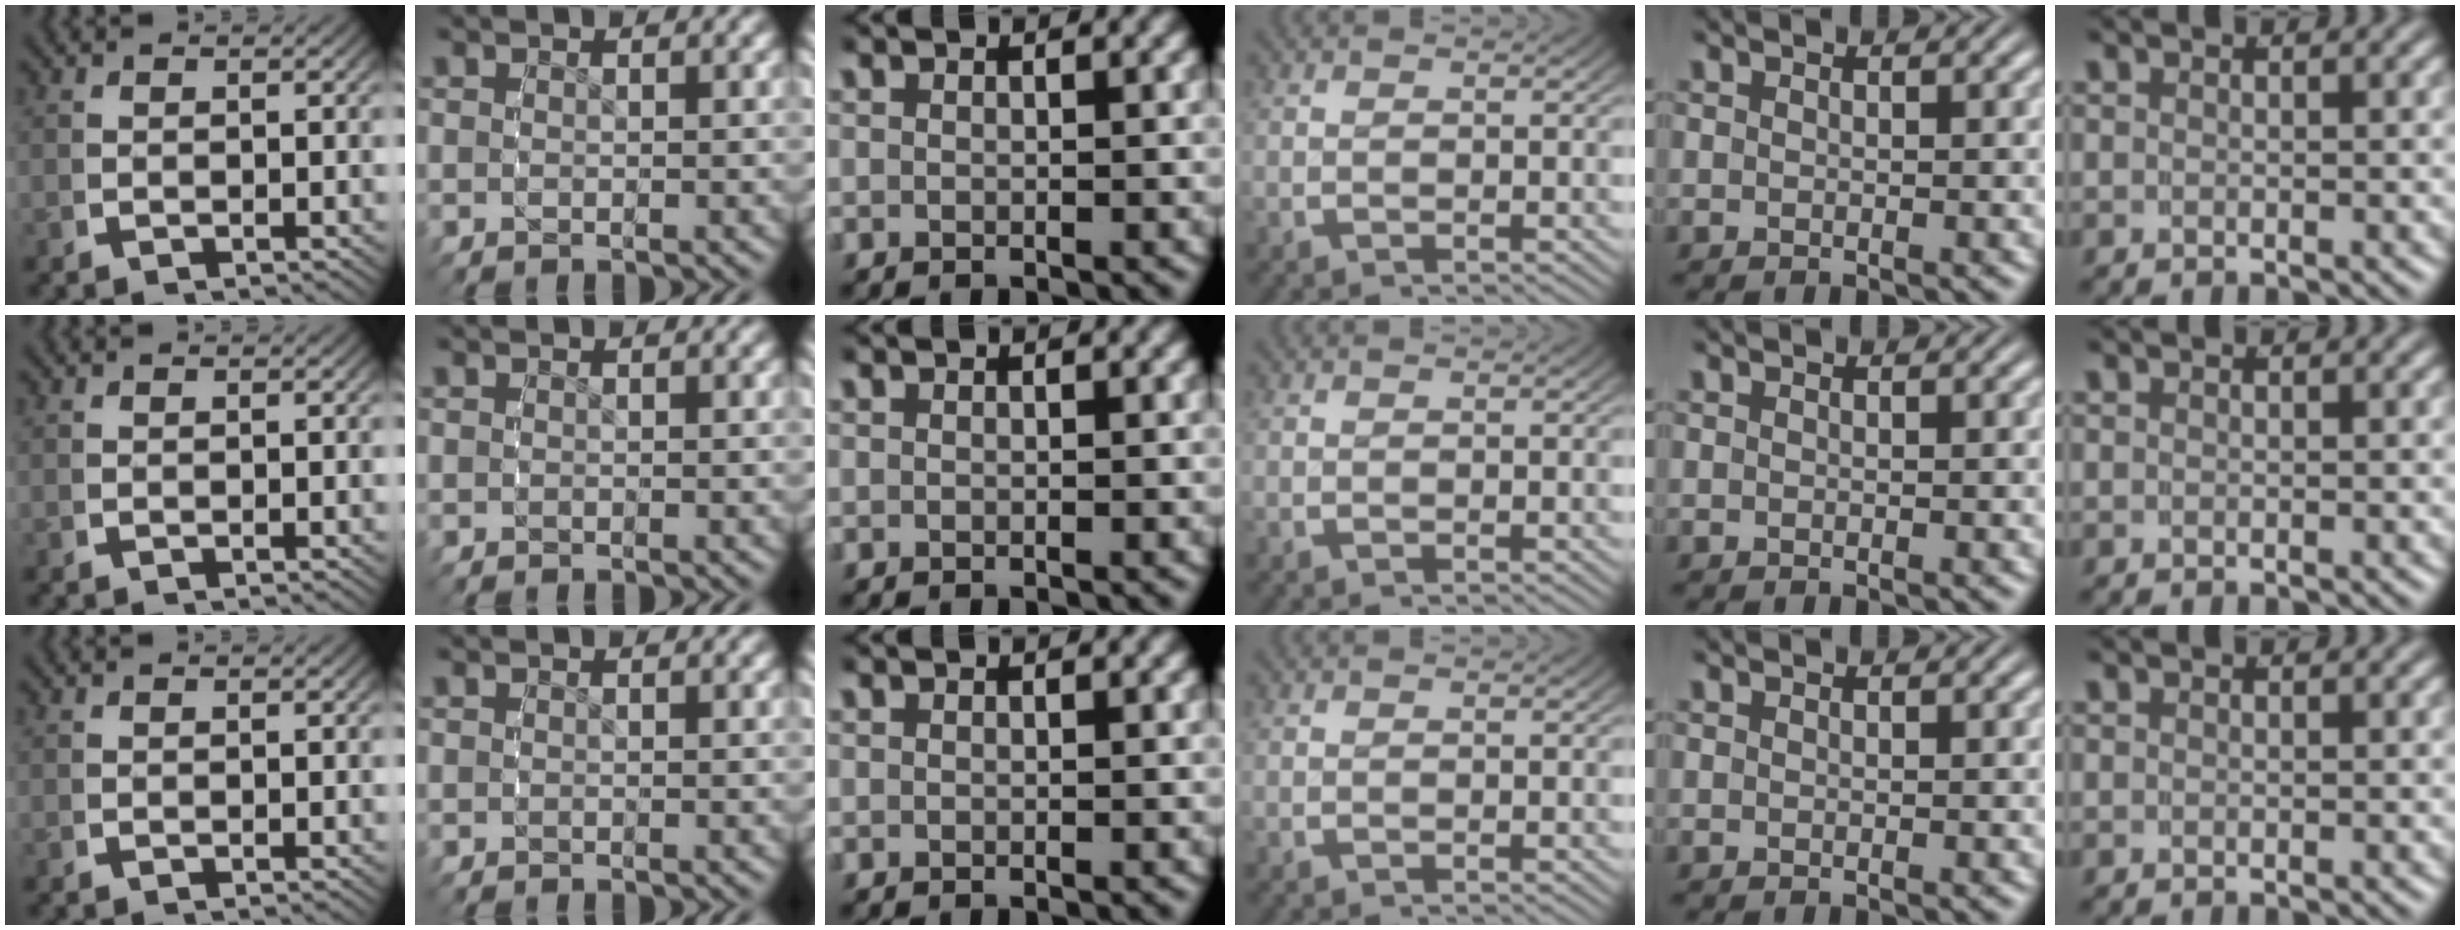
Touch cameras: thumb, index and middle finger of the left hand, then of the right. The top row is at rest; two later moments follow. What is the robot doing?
{"motion": "grasp_and_lifting", "object": "small bumper sticker"}